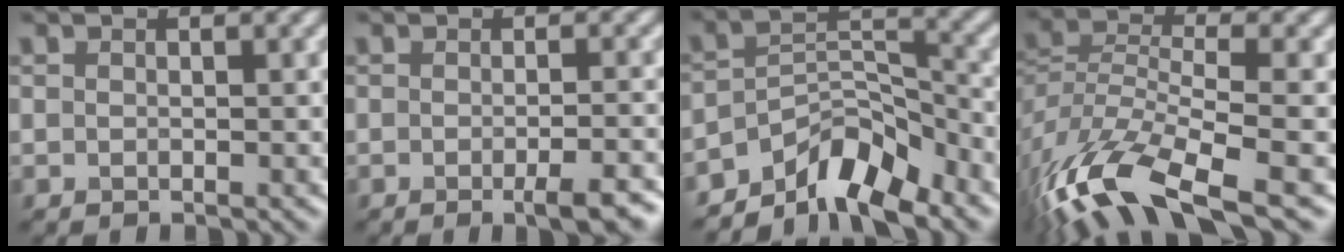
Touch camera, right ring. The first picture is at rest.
{"total": 3.8, "force": [-1.7, 0.8, 3.3], "torque": [-0.044, -0.004, -0.024]}
{"total": 6.5, "force": [-5.2, 2.2, 3.2], "torque": [-0.035, 0.005, -0.100]}
{"total": 12.3, "force": [-7.4, 4.1, 8.9], "torque": [-0.192, -0.010, -0.138]}